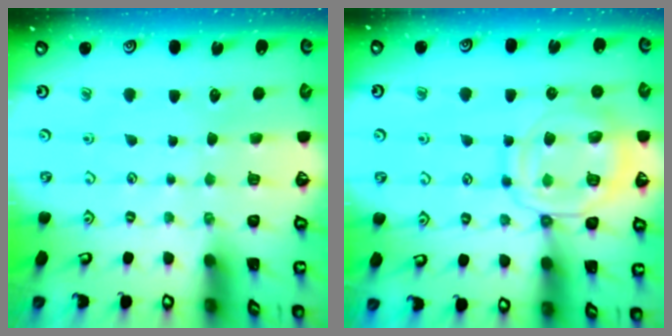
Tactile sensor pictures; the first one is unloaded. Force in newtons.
{"total": 13.5, "press": 13.4, "slide": 1.3}